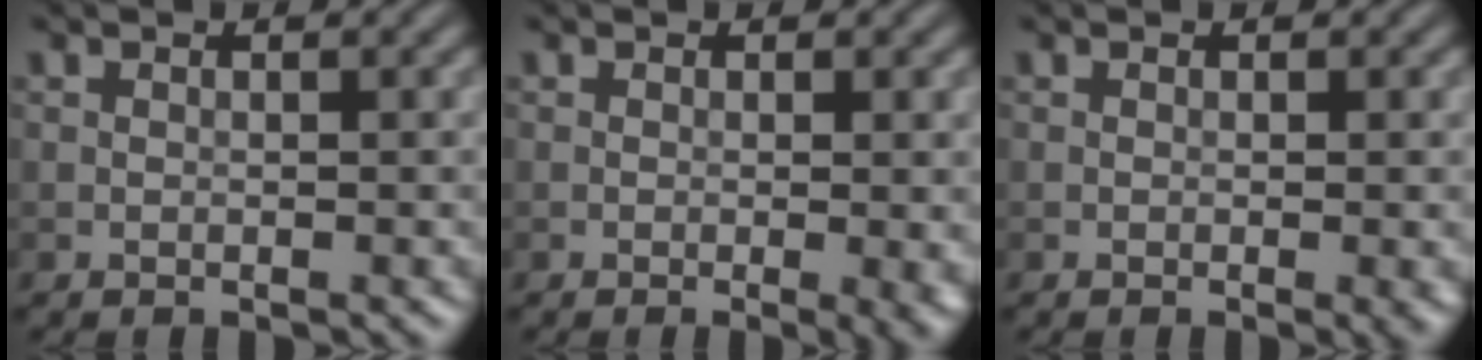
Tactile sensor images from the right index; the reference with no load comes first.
{"total": 2.5, "force": [-0.4, 0.5, 2.4], "torque": [-0.030, -0.006, -0.007]}
{"total": 1.0, "force": [-0.2, 0.1, 1.0], "torque": [-0.014, -0.005, -0.004]}